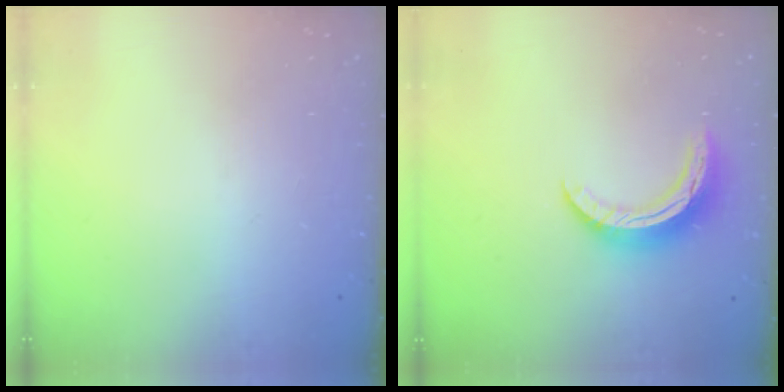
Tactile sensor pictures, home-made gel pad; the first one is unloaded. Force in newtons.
{"total": 10.4, "press": 10.3, "slide": 0.5}